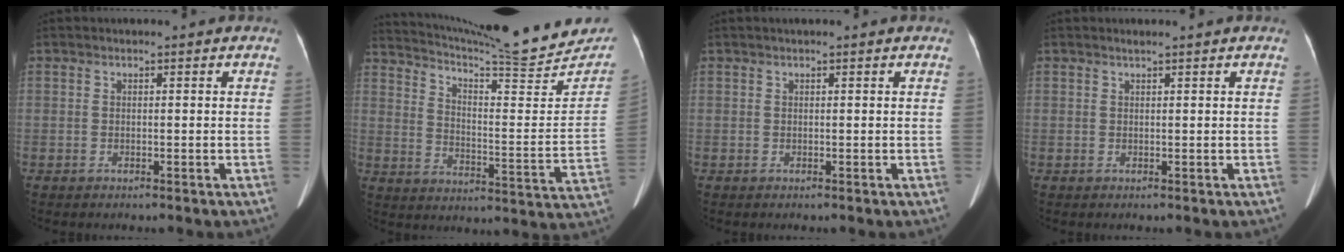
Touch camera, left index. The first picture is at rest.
{"total": 22.4, "force": [21.0, 1.2, 7.5], "torque": [-0.121, -0.069, 0.286]}
{"total": 1.1, "force": [0.9, 0.0, 0.7], "torque": [-0.009, 0.019, 0.016]}
{"total": 0.6, "force": [0.6, -0.1, 0.3], "torque": [-0.012, 0.002, 0.015]}